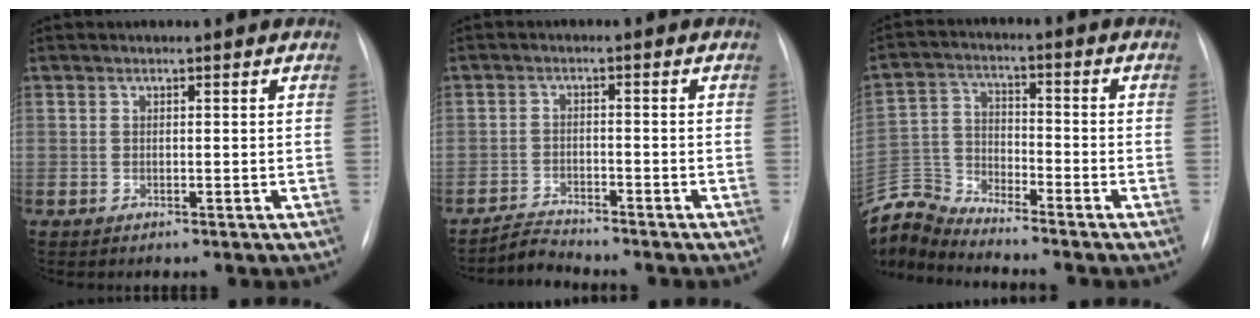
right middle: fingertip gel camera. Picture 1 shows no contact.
{"total": 3.0, "force": [-2.9, -0.4, -0.7], "torque": [0.015, -0.018, -0.053]}
{"total": 8.0, "force": [-8.0, -0.7, -0.5], "torque": [-0.002, 0.015, -0.158]}